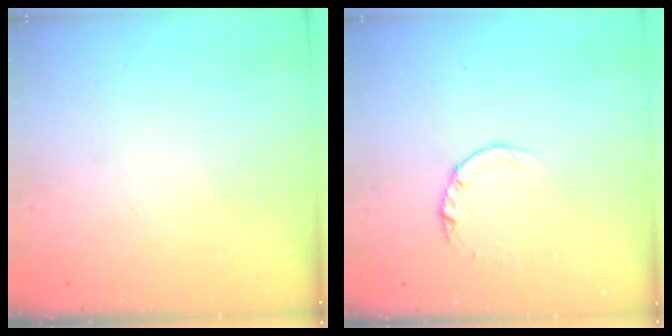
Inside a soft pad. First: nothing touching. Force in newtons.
{"total": 2.5, "press": 2.5, "slide": 0.2}